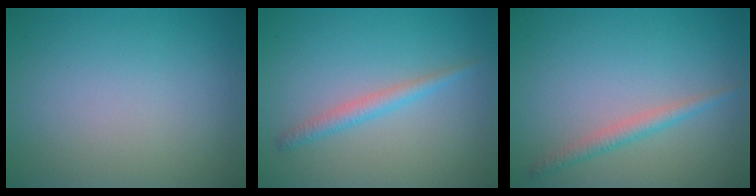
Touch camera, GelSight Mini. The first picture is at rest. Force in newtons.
{"total": 1.8, "press": 1.8, "slide": 0.1}
{"total": 1.8, "press": 1.8, "slide": 0.1}